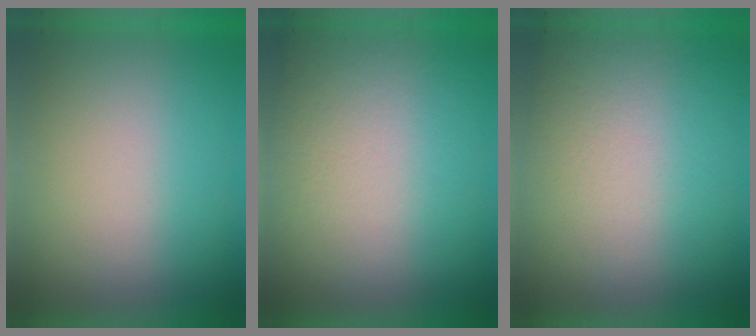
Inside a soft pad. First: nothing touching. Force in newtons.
{"total": 3.5}
{"total": 3.0}